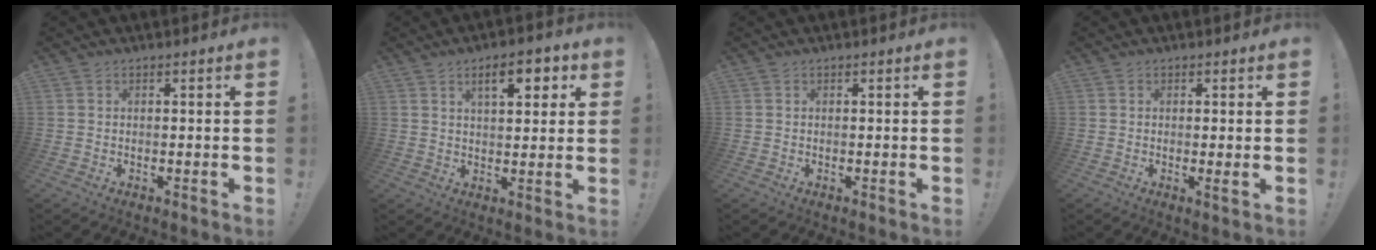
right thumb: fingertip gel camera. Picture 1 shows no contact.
{"total": 8.6, "force": [3.8, 3.4, 6.9], "torque": [-0.091, -0.006, 0.059]}
{"total": 0.0}
{"total": 2.0, "force": [0.3, -0.3, 1.9], "torque": [-0.025, -0.007, 0.003]}